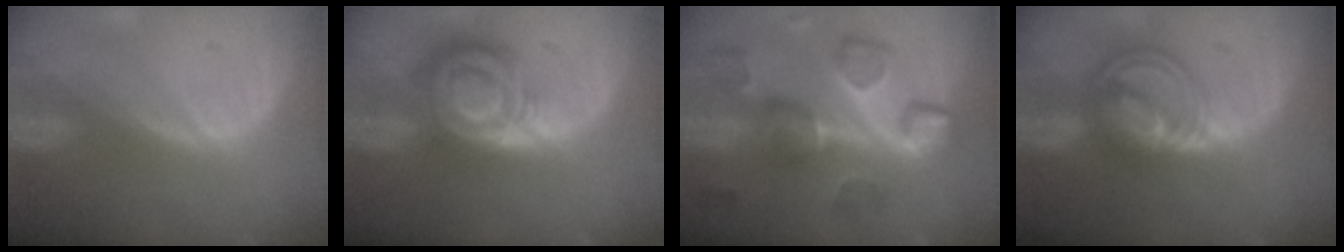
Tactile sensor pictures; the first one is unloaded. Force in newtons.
{"total": 8.8, "press": 8.8, "slide": 0.5}
{"total": 9.9, "press": 9.8, "slide": 1.6}
{"total": 6.8, "press": 6.8, "slide": 0.3}